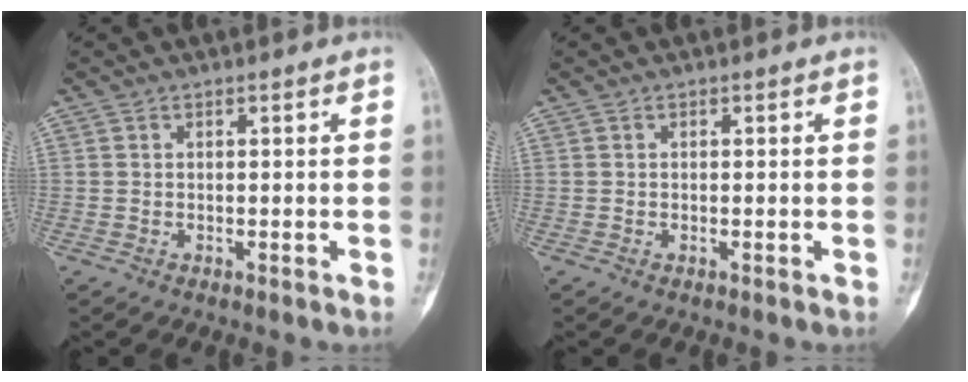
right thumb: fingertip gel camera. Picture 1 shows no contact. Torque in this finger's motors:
{"motor_torque": [-0.07, -0.01, 0.01, -0.03, 0.00]}